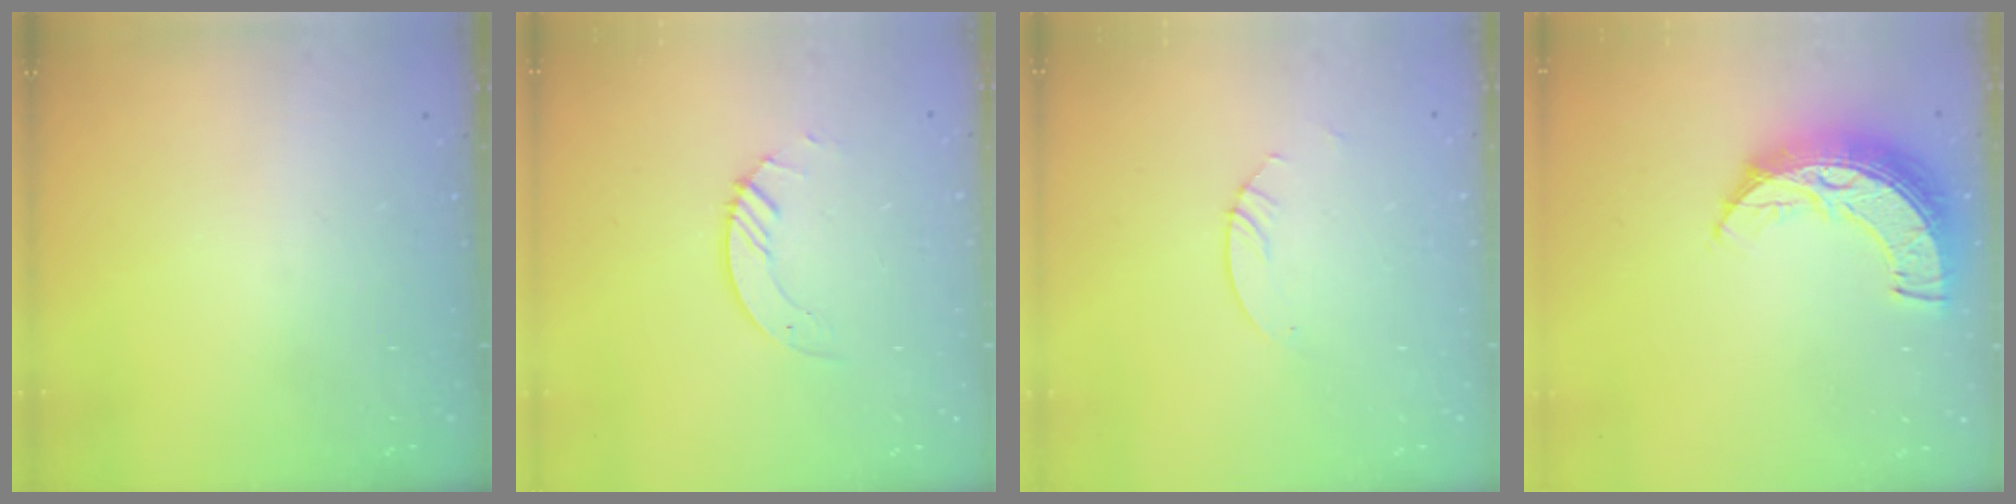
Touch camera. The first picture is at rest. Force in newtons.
{"total": 3.7, "press": 3.7, "slide": 0.4}
{"total": 2.4, "press": 2.4, "slide": 0.2}
{"total": 12.3, "press": 12.3, "slide": 0.9}